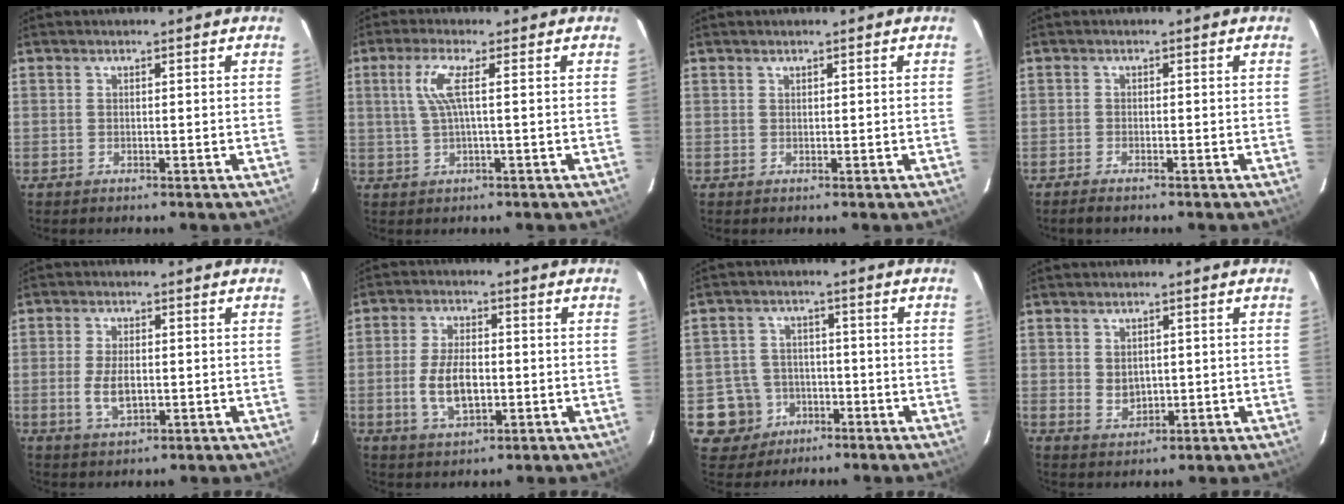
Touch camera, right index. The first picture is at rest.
{"total": 4.8, "force": [0.8, -0.1, 4.7], "torque": [-0.094, 0.002, 0.022]}
{"total": 0.0}
{"total": 1.9, "force": [-1.6, 0.4, 0.9], "torque": [-0.024, -0.003, -0.031]}
{"total": 5.2, "force": [-0.9, 2.5, 4.5], "torque": [-0.094, -0.005, -0.015]}
{"total": 8.1, "force": [-1.5, 4.0, 6.9], "torque": [-0.141, -0.003, -0.024]}
{"total": 8.3, "force": [-3.1, 7.7, 0.5], "torque": [-0.034, 0.031, -0.039]}
{"total": 3.5, "force": [0.4, 2.8, 2.0], "torque": [-0.034, -0.002, 0.014]}